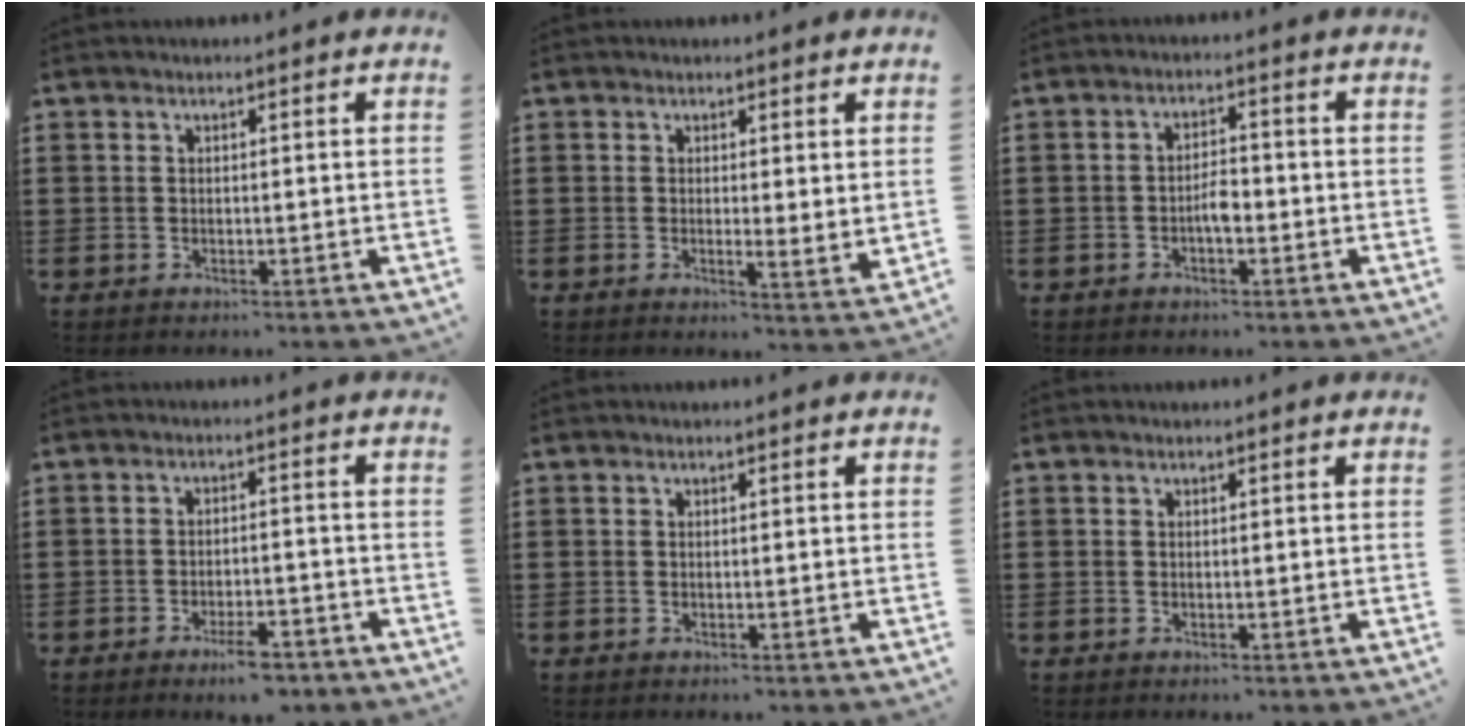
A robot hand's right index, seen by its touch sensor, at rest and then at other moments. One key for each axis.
{"total": 1.8, "fx": 0.9, "fy": 0.5, "fz": 1.5, "tx": -0.032, "ty": 0.001, "tz": 0.017}
{"total": 3.1, "fx": -1.0, "fy": 1.2, "fz": 2.6, "tx": -0.050, "ty": 0.005, "tz": -0.020}
{"total": 4.1, "fx": -3.2, "fy": 0.6, "fz": 2.5, "tx": -0.039, "ty": 0.005, "tz": -0.056}
{"total": 0.0}
{"total": 0.0}